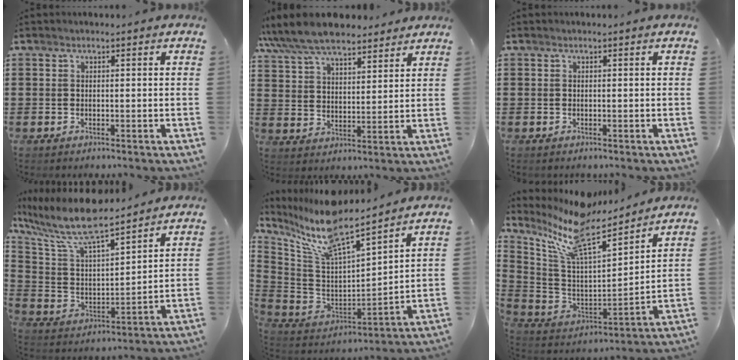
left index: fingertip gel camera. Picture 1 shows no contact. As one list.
[{"total": 8.4, "force": [7.5, 2.2, 3.0], "torque": [-0.086, -0.020, 0.139]}, {"total": 0.0}, {"total": 10.4, "force": [8.7, 1.4, 5.5], "torque": [-0.142, -0.049, 0.150]}, {"total": 10.2, "force": [8.1, 1.8, 5.9], "torque": [-0.157, -0.051, 0.132]}, {"total": 11.0, "force": [8.6, 2.2, 6.4], "torque": [-0.166, -0.050, 0.143]}]